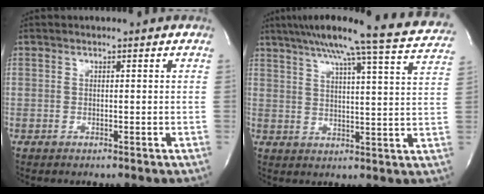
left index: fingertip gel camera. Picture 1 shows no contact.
{"total": 20.7, "force": [18.2, -0.6, 9.8], "torque": [-0.155, -0.018, 0.224]}